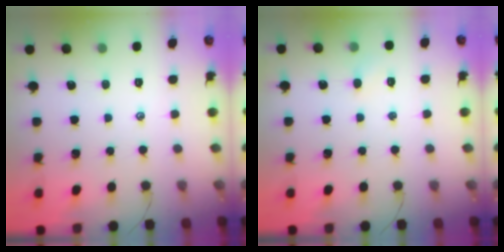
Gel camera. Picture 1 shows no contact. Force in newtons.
{"total": 2.2, "press": 2.1, "slide": 0.6}